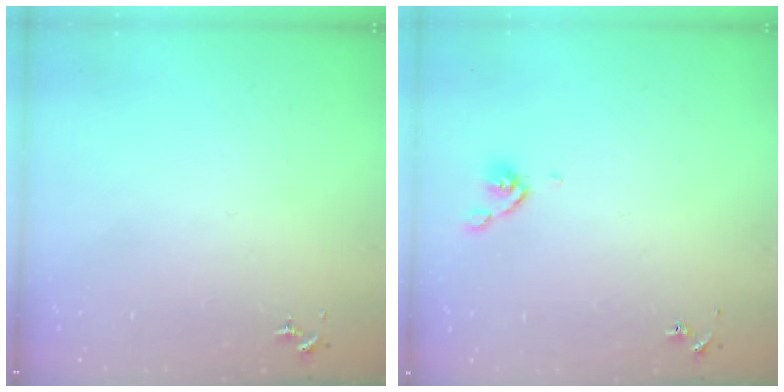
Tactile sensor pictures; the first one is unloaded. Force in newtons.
{"total": 4.6, "press": 4.5, "slide": 0.9}